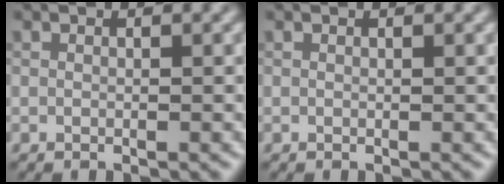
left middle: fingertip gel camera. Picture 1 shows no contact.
{"total": 0.0}